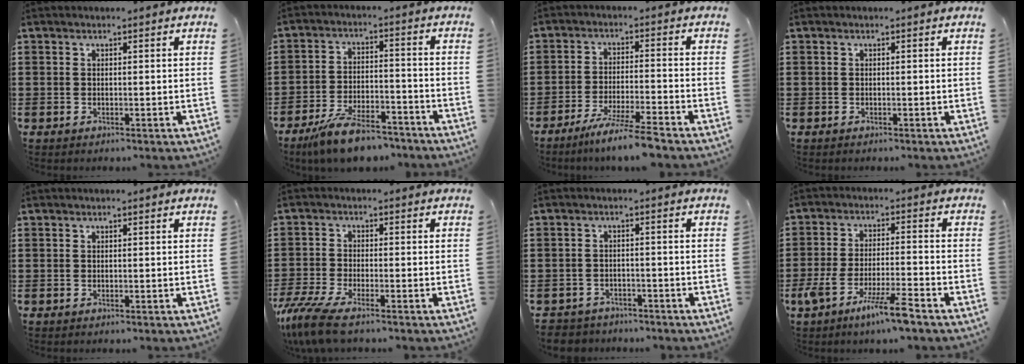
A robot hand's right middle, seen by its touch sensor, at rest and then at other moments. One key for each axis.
{"total": 8.4, "fx": -7.3, "fy": 1.7, "fz": 3.8, "tx": -0.076, "ty": 0.012, "tz": -0.138}
{"total": 6.4, "fx": -5.5, "fy": -0.8, "fz": 3.2, "tx": -0.060, "ty": -0.021, "tz": -0.102}
{"total": 0.0}
{"total": 0.0}
{"total": 5.8, "fx": -4.6, "fy": 0.9, "fz": 3.4, "tx": -0.100, "ty": -0.024, "tz": -0.095}
{"total": 2.6, "fx": -2.6, "fy": 0.6, "fz": -0.4, "tx": -0.003, "ty": -0.002, "tz": -0.058}
{"total": 7.6, "fx": -5.1, "fy": 0.6, "fz": 5.5, "tx": -0.121, "ty": -0.016, "tz": -0.097}